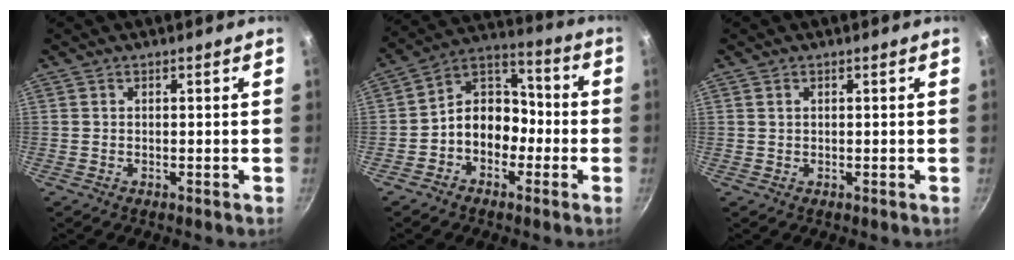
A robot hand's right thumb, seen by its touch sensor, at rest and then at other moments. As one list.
[{"total": 11.6, "force": [-2.6, 8.6, 7.3], "torque": [-0.083, 0.049, -0.059]}, {"total": 0.6, "force": [0.3, 0.4, 0.3], "torque": [-0.006, -0.001, 0.006]}]